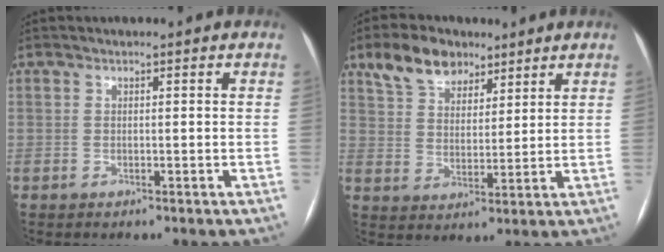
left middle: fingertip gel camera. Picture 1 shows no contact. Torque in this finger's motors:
{"motor_torque": [0.24, -0.23, 0.09, 0.01]}